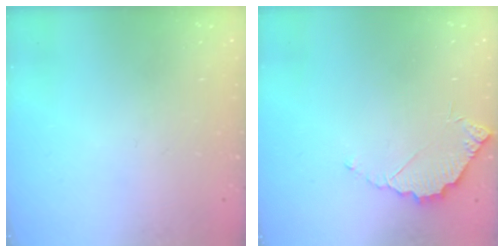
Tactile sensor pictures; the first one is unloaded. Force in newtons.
{"total": 4.0, "press": 4.0, "slide": 0.3}